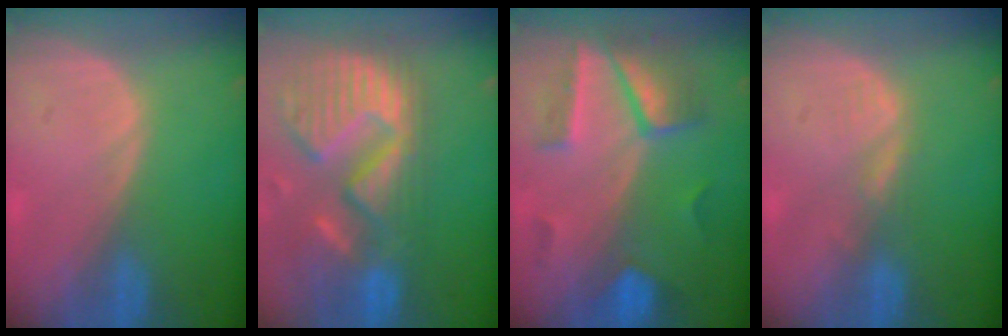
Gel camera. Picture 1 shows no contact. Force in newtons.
{"total": 14.2, "press": 11.8, "slide": 7.8}
{"total": 7.3, "press": 7.2, "slide": 0.7}
{"total": 1.6, "press": 1.6, "slide": 0.2}